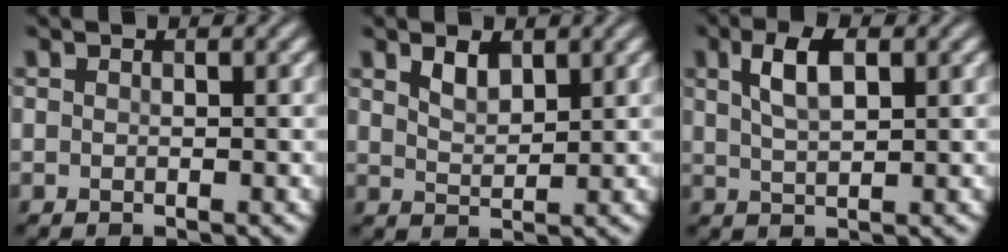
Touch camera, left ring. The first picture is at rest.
{"total": 2.1, "force": [1.4, 0.9, 1.3], "torque": [-0.026, -0.001, 0.030]}
{"total": 3.6, "force": [1.5, 1.4, 3.0], "torque": [-0.061, 0.008, 0.029]}